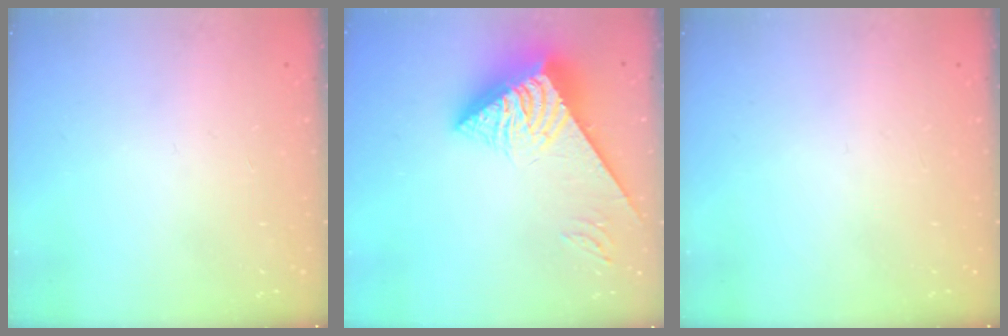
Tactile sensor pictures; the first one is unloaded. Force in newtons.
{"total": 8.6, "press": 8.5, "slide": 1.1}
{"total": 0.0}